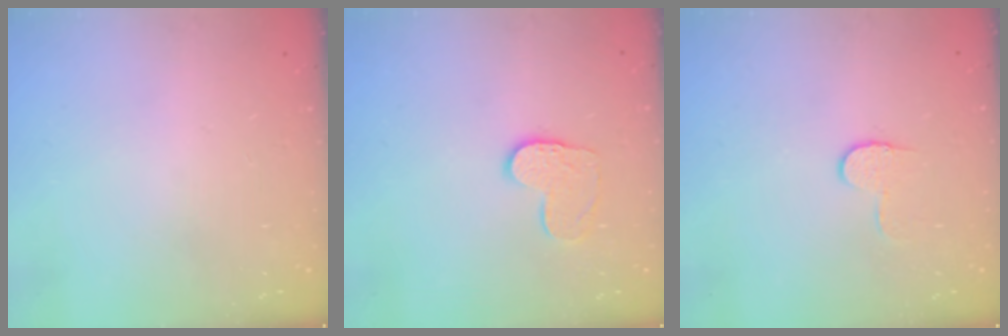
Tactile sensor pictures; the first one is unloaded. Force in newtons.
{"total": 8.8, "press": 8.8, "slide": 0.7}
{"total": 6.3, "press": 6.3, "slide": 0.4}